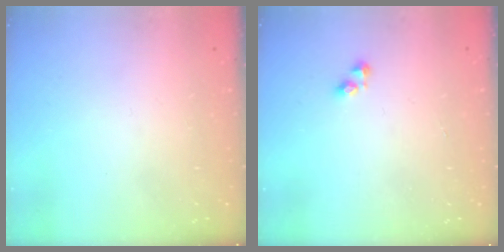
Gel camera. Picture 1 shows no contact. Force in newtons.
{"total": 2.0, "press": 2.0, "slide": 0.5}